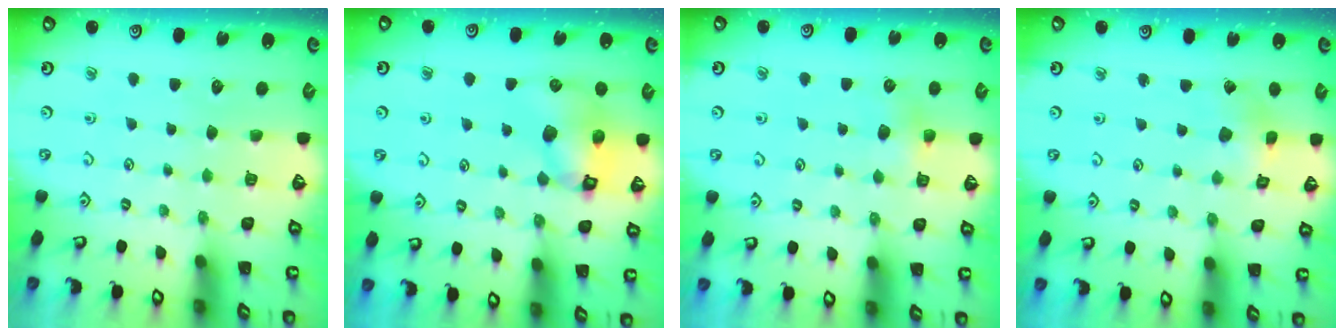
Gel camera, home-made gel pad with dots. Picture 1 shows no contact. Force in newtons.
{"total": 10.9, "press": 10.7, "slide": 1.6}
{"total": 4.1, "press": 4.1, "slide": 0.5}
{"total": 2.8, "press": 2.8, "slide": 0.3}